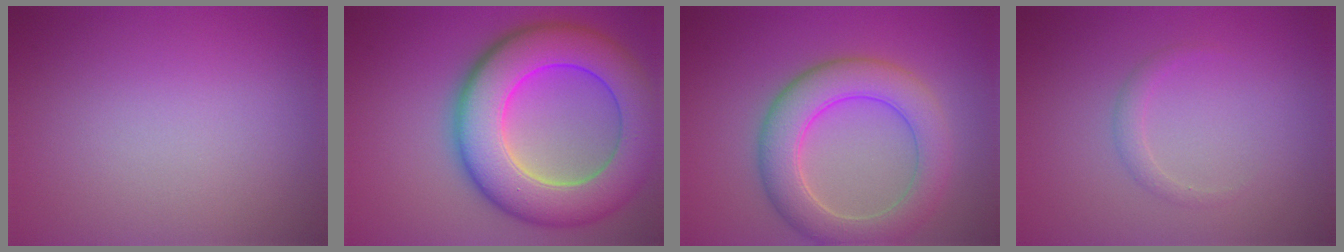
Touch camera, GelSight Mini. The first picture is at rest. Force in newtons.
{"total": 11.3, "press": 11.3, "slide": 0.3}
{"total": 6.3, "press": 6.3, "slide": 0.2}
{"total": 1.1, "press": 1.1, "slide": 0.0}